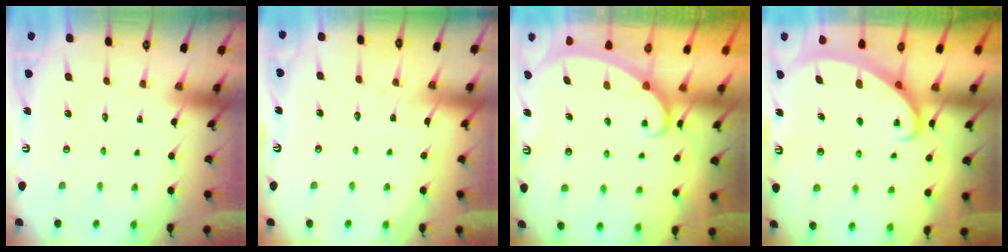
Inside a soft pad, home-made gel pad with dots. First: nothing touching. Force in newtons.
{"total": 5.3, "press": 5.2, "slide": 0.6}
{"total": 2.4, "press": 2.4, "slide": 0.3}
{"total": 2.6, "press": 2.6, "slide": 0.3}